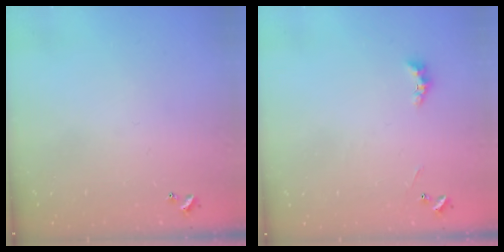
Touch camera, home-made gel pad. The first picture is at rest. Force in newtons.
{"total": 2.5, "press": 2.5, "slide": 0.6}